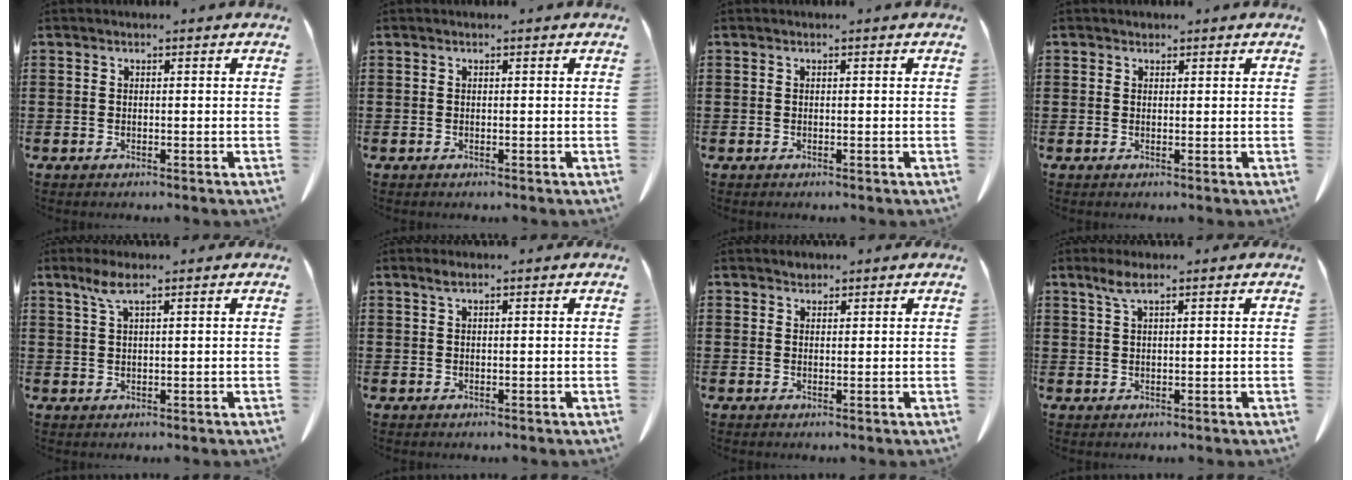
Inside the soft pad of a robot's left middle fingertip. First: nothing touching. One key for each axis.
{"total": 0.0}
{"total": 0.0}
{"total": 0.7, "fx": 0.4, "fy": 0.5, "fz": 0.0, "tx": -0.002, "ty": 0.004, "tz": 0.008}
{"total": 3.1, "fx": 1.9, "fy": 0.5, "fz": 2.5, "tx": -0.055, "ty": 0.004, "tz": 0.033}
{"total": 1.1, "fx": 0.6, "fy": 0.2, "fz": 0.8, "tx": -0.018, "ty": 0.002, "tz": 0.011}
{"total": 1.1, "fx": 0.9, "fy": 0.5, "fz": 0.0, "tx": -0.004, "ty": 0.001, "tz": 0.018}
{"total": 2.5, "fx": 1.6, "fy": 0.4, "fz": 1.9, "tx": -0.042, "ty": 0.003, "tz": 0.027}